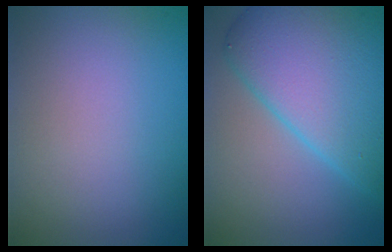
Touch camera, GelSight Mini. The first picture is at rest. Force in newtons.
{"total": 11.4, "press": 11.3, "slide": 0.2}